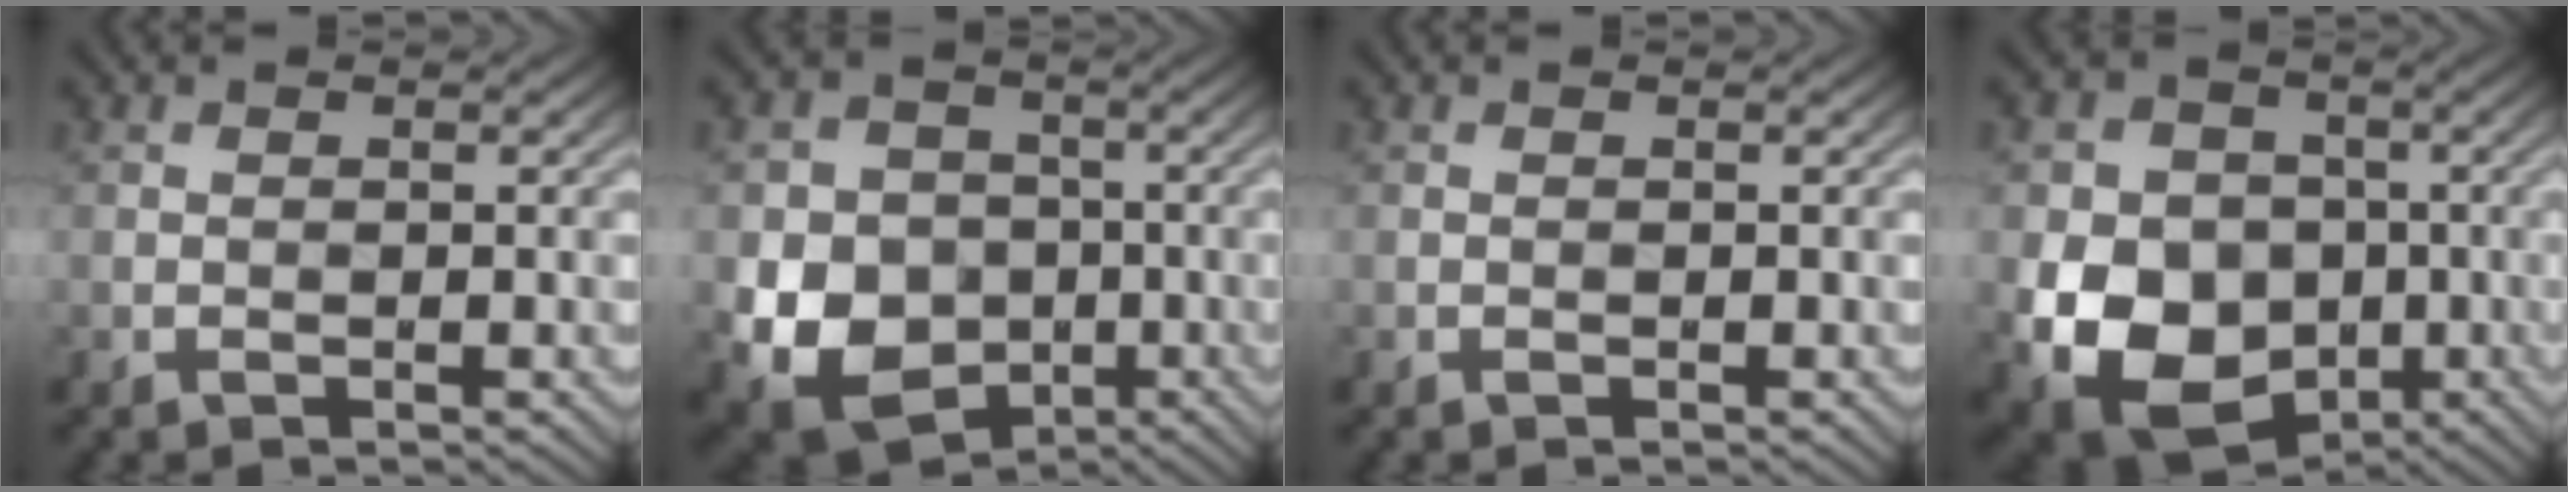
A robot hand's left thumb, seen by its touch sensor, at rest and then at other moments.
{"total": 11.5, "force": [-2.4, 10.0, 5.1], "torque": [-0.126, -0.054, -0.047]}
{"total": 0.0}
{"total": 13.2, "force": [-2.7, 11.1, 6.6], "torque": [-0.152, -0.053, -0.049]}